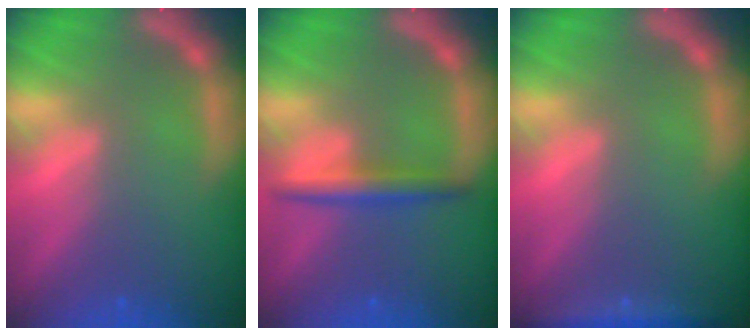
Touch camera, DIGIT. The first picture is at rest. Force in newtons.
{"total": 3.0}
{"total": 2.9}